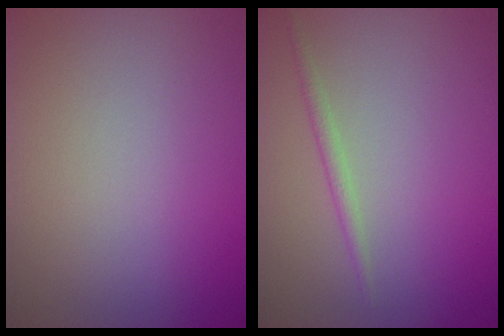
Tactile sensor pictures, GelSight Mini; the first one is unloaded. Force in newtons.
{"total": 1.2, "press": 1.2, "slide": 0.0}